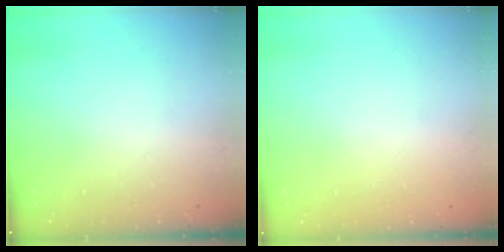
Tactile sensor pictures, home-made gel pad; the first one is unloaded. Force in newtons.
{"total": 0.0}